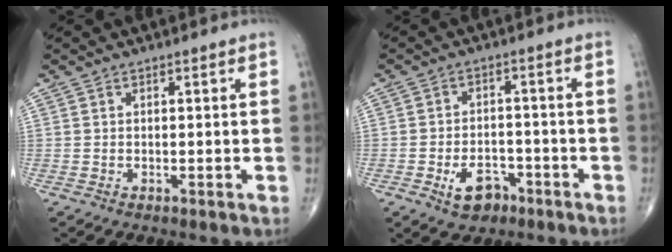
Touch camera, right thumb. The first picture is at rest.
{"total": 6.2, "force": [-3.2, 4.0, 3.4], "torque": [-0.039, 0.023, -0.049]}